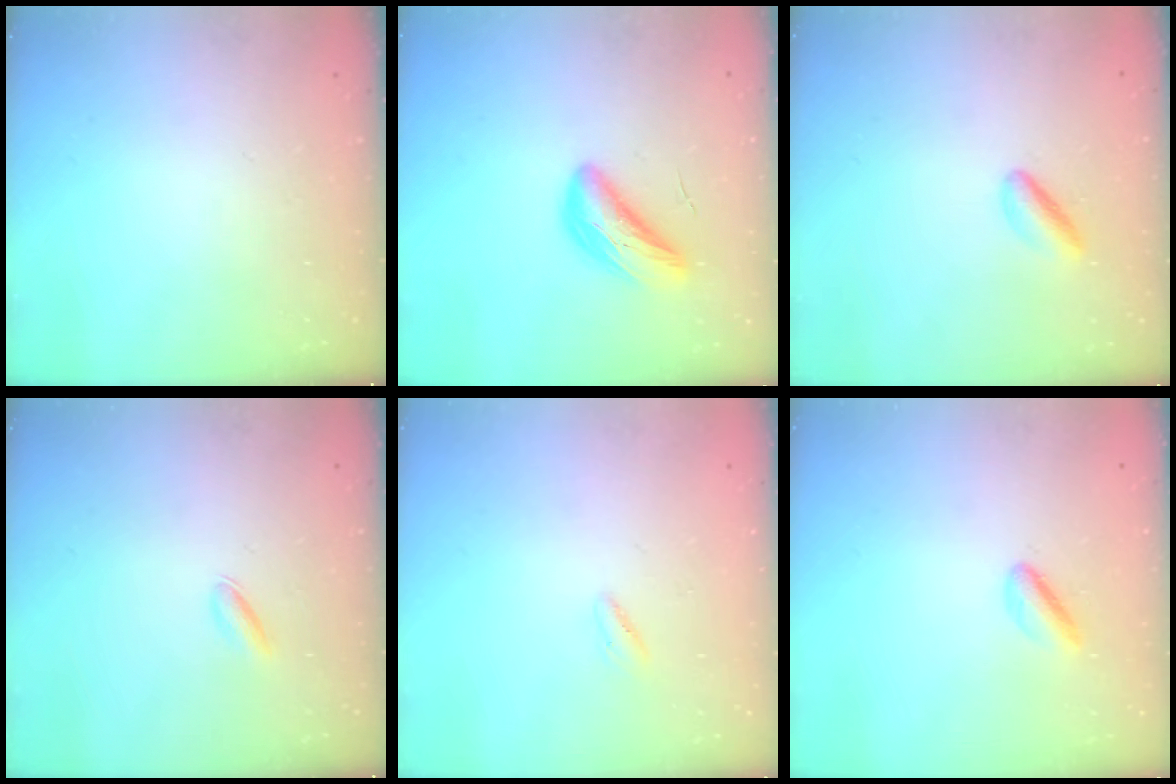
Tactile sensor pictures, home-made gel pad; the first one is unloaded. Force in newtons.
{"total": 8.2, "press": 8.1, "slide": 1.2}
{"total": 3.4, "press": 3.4, "slide": 0.3}
{"total": 2.6, "press": 2.5, "slide": 0.6}
{"total": 2.3, "press": 2.2, "slide": 0.7}
{"total": 3.1, "press": 2.8, "slide": 1.3}